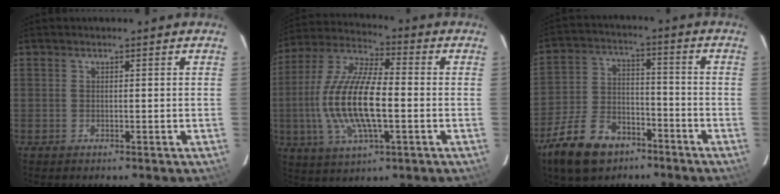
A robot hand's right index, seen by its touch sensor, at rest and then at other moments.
{"total": 17.2, "force": [-2.4, 5.9, 16.0], "torque": [-0.324, 0.000, -0.047]}
{"total": 14.9, "force": [-9.7, 8.7, 7.3], "torque": [-0.176, 0.005, -0.162]}